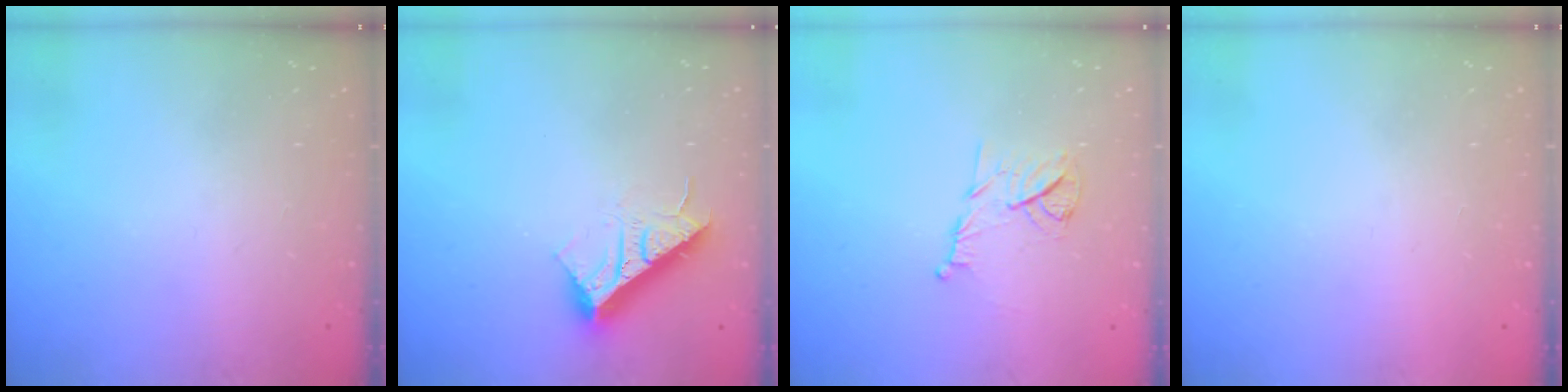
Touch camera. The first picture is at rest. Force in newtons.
{"total": 14.2, "press": 14.1, "slide": 0.5}
{"total": 8.6, "press": 8.6, "slide": 0.7}
{"total": 1.5, "press": 1.5, "slide": 0.1}